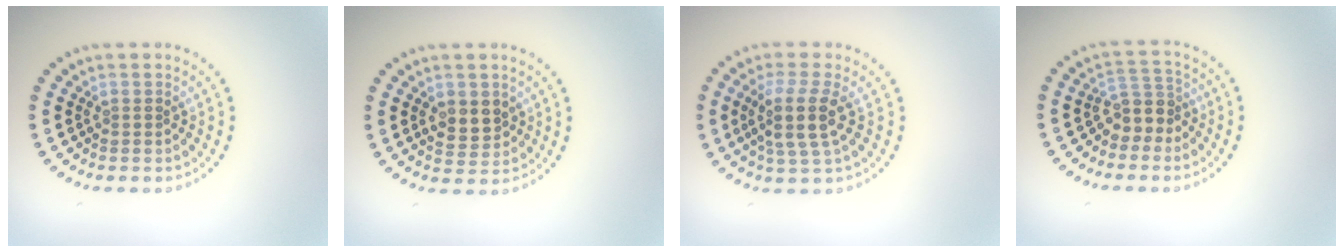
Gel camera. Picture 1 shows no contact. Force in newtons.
{"total": 2.6, "press": 2.5, "slide": 0.6}
{"total": 3.8, "press": 3.1, "slide": 2.1}
{"total": 2.8, "press": 2.3, "slide": 1.6}